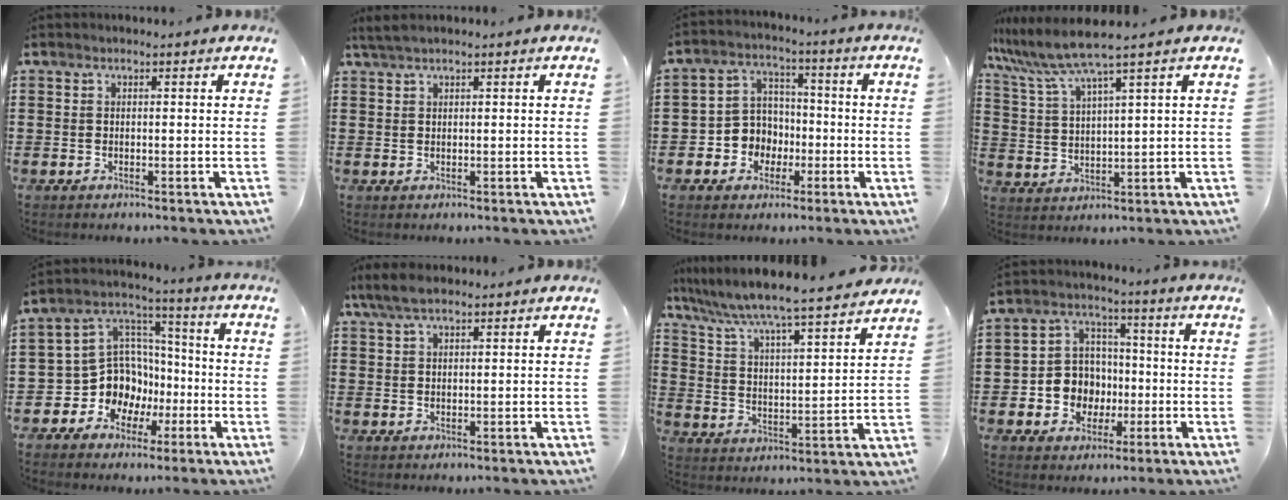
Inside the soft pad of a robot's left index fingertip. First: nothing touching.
{"total": 1.4, "force": [1.0, 0.0, 1.0], "torque": [-0.021, -0.002, 0.020]}
{"total": 6.1, "force": [-1.6, 5.7, 1.4], "torque": [-0.056, 0.012, -0.034]}
{"total": 6.1, "force": [4.7, -0.5, 3.9], "torque": [-0.101, -0.026, 0.076]}
{"total": 10.5, "force": [-2.7, 9.7, 3.1], "torque": [-0.111, -0.002, -0.042]}
{"total": 3.9, "force": [2.5, 1.2, 2.8], "torque": [-0.065, 0.003, 0.045]}
{"total": 5.4, "force": [5.0, -0.6, 2.1], "torque": [-0.065, -0.045, 0.075]}
{"total": 7.5, "force": [-1.1, 7.1, 2.1], "torque": [-0.069, 0.015, -0.014]}